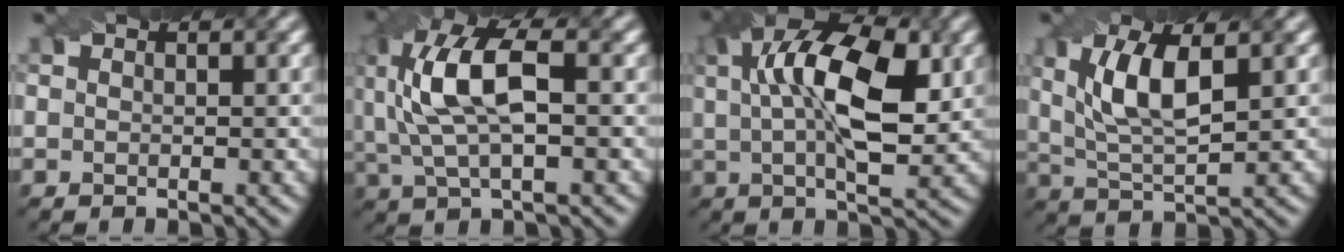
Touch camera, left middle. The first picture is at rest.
{"total": 8.1, "force": [0.6, 3.3, 7.3], "torque": [-0.162, 0.024, 0.016]}
{"total": 10.6, "force": [1.9, 4.2, 9.6], "torque": [-0.162, 0.019, 0.038]}
{"total": 6.3, "force": [1.4, 2.2, 5.7], "torque": [-0.117, 0.009, 0.037]}